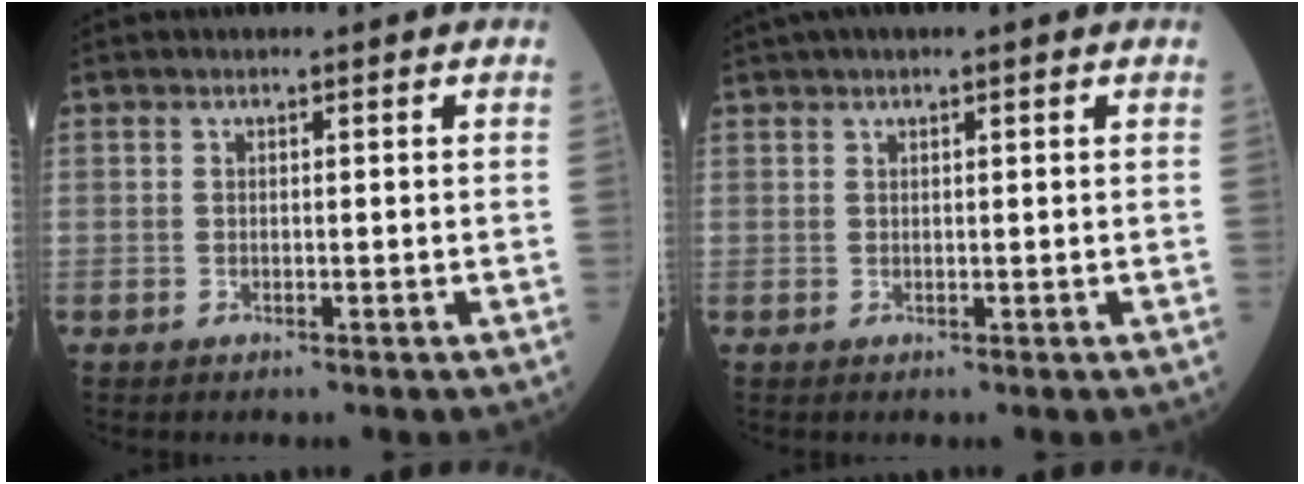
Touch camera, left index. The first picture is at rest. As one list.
[{"total": 4.5, "force": [3.5, 0.5, 2.9], "torque": [-0.043, 0.032, 0.055]}]